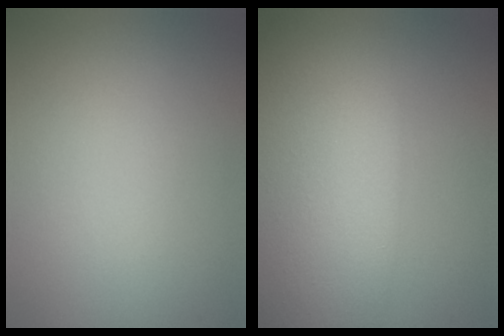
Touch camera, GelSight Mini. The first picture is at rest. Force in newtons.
{"total": 11.7, "press": 11.7, "slide": 0.7}